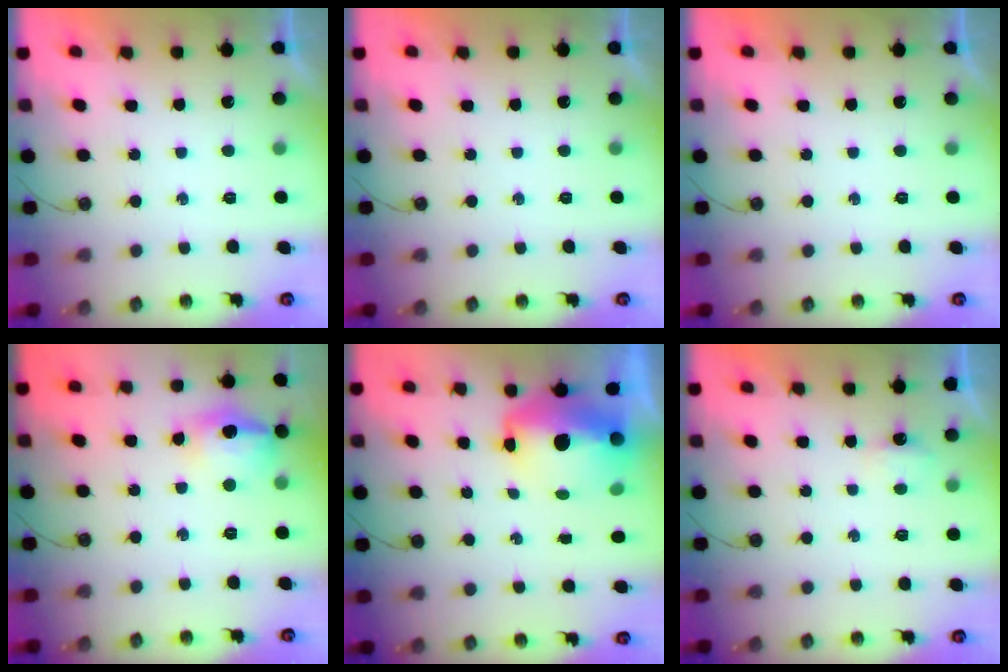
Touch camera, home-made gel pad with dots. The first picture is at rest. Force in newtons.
{"total": 0.0}
{"total": 0.0}
{"total": 14.0, "press": 13.9, "slide": 1.5}
{"total": 12.9, "press": 12.8, "slide": 1.5}
{"total": 3.0, "press": 2.9, "slide": 0.5}